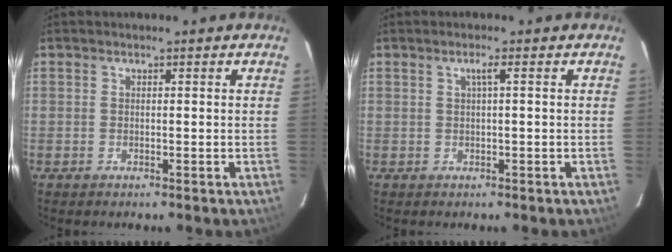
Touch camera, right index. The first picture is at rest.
{"total": 1.3, "force": [0.2, -0.3, 1.3], "torque": [-0.021, 0.003, 0.003]}